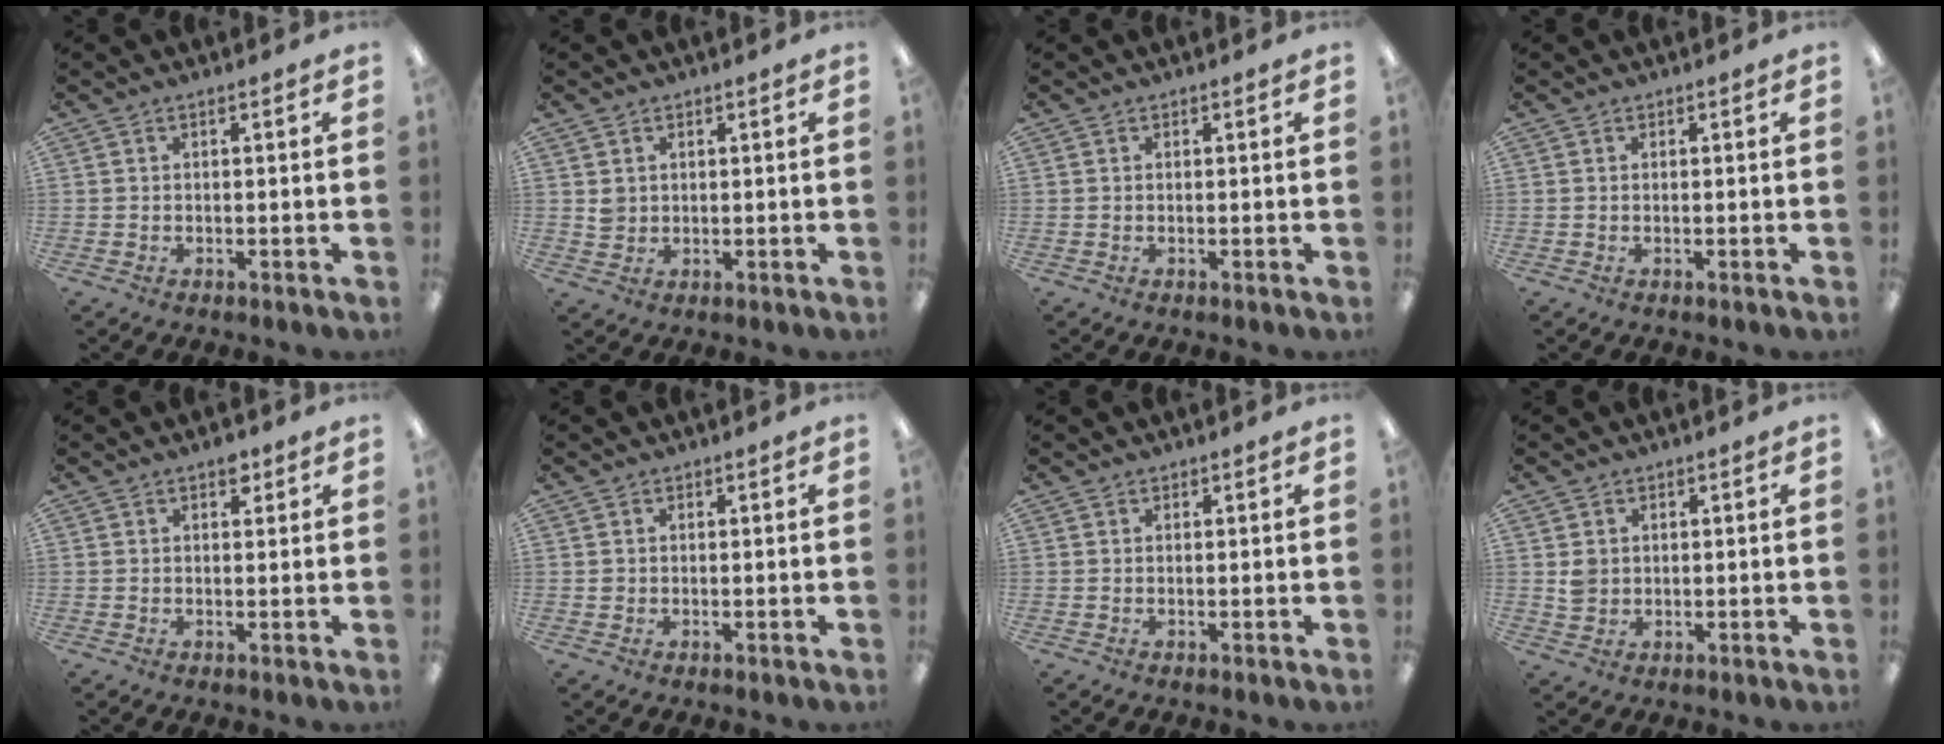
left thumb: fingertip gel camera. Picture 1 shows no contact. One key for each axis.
{"total": 2.7, "fx": 1.0, "fy": 2.4, "fz": 0.3, "tx": -0.004, "ty": -0.001, "tz": 0.017}
{"total": 0.0}
{"total": 0.0}
{"total": 2.7, "fx": 1.7, "fy": 1.5, "fz": 1.4, "tx": -0.005, "ty": -0.006, "tz": 0.025}
{"total": 1.0, "fx": 0.3, "fy": 0.9, "fz": 0.0, "tx": -0.001, "ty": 0.006, "tz": 0.004}
{"total": 0.6, "fx": 0.5, "fy": 0.3, "fz": -0.1, "tx": 0.002, "ty": 0.001, "tz": 0.010}
{"total": 3.4, "fx": 0.9, "fy": 3.2, "fz": 1.0, "tx": -0.007, "ty": 0.000, "tz": 0.013}